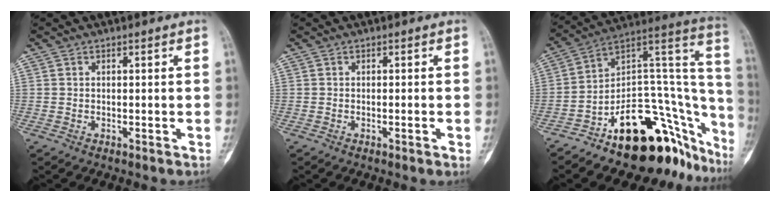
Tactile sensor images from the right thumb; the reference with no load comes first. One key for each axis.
{"total": 1.2, "fx": -0.3, "fy": 0.1, "fz": 1.1, "tx": -0.019, "ty": 0.000, "tz": -0.002}
{"total": 28.5, "fx": -17.0, "fy": 13.0, "fz": 18.9, "tx": -0.136, "ty": 0.124, "tz": -0.244}